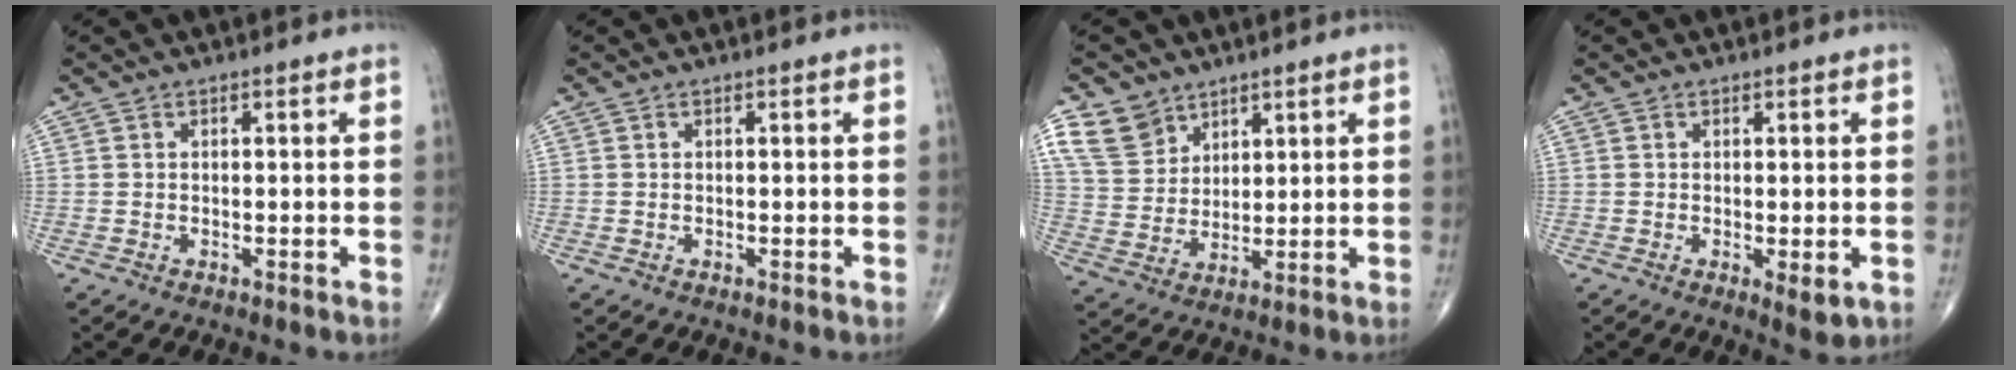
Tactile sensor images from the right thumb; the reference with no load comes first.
{"total": 0.0}
{"total": 8.5, "force": [5.5, 6.1, 2.4], "torque": [-0.025, -0.028, 0.118]}
{"total": 3.1, "force": [-0.6, 1.1, 2.8], "torque": [-0.042, -0.011, -0.006]}